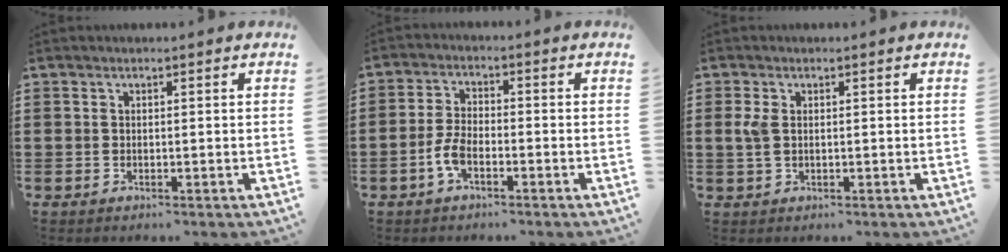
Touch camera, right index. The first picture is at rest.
{"total": 4.2, "force": [-1.7, 1.9, 3.3], "torque": [-0.084, -0.005, -0.038]}
{"total": 2.7, "force": [0.4, 1.6, 2.2], "torque": [-0.063, 0.002, 0.002]}